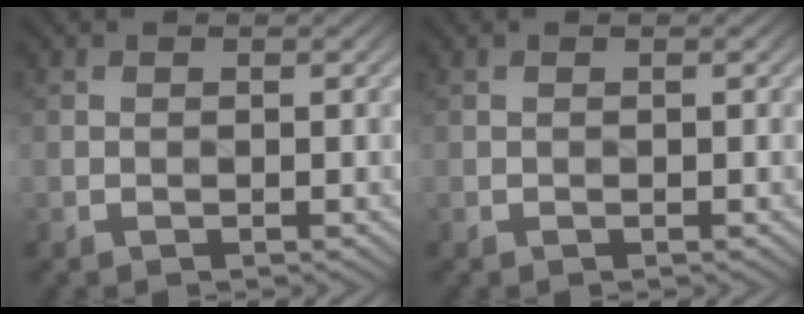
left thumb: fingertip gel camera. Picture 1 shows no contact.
{"total": 0.0}